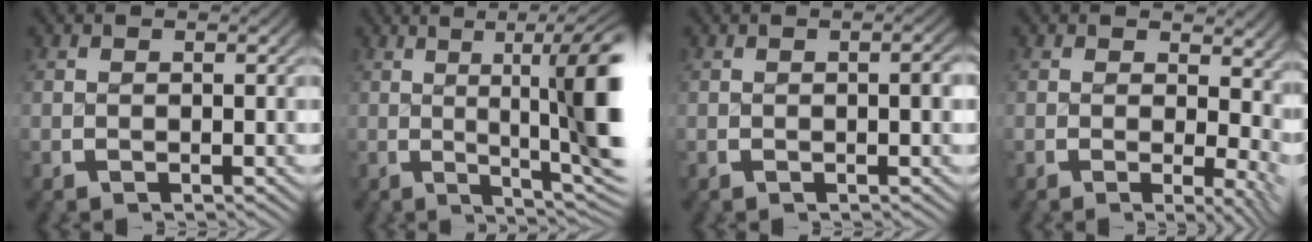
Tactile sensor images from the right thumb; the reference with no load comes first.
{"total": 12.2, "force": [1.7, 4.9, 11.1], "torque": [-0.134, 0.010, 0.013]}
{"total": 1.2, "force": [-0.1, 0.3, 1.2], "torque": [-0.015, 0.001, -0.001]}
{"total": 3.7, "force": [0.2, 2.1, 3.0], "torque": [-0.021, -0.016, 0.001]}